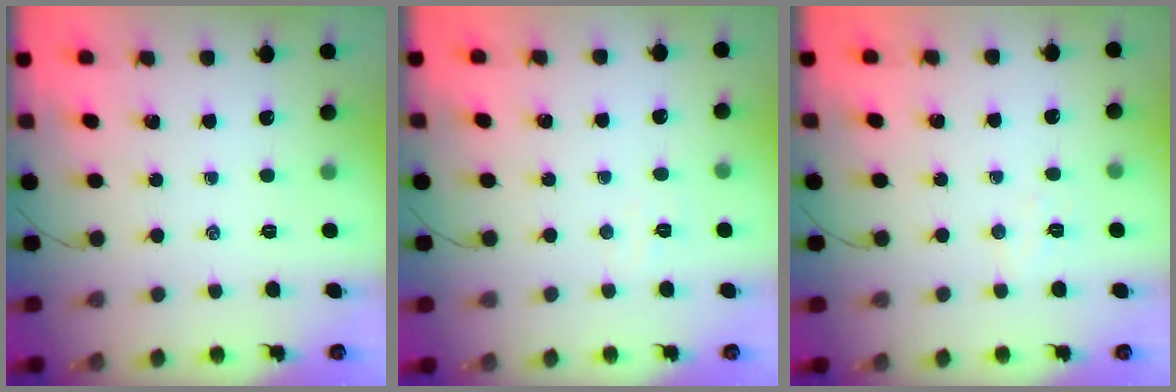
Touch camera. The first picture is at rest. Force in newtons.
{"total": 3.2, "press": 3.1, "slide": 0.7}
{"total": 4.4, "press": 4.3, "slide": 0.8}